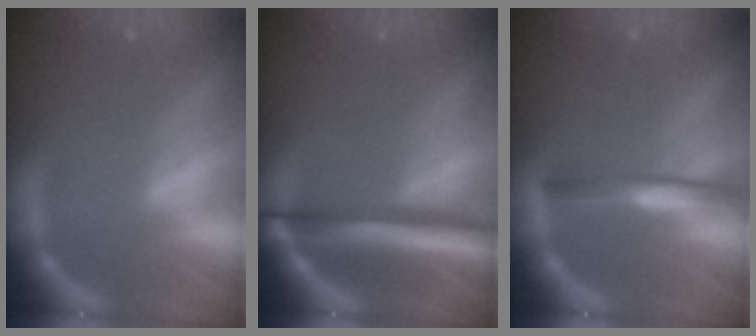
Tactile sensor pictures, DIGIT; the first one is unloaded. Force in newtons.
{"total": 7.6}
{"total": 3.0}